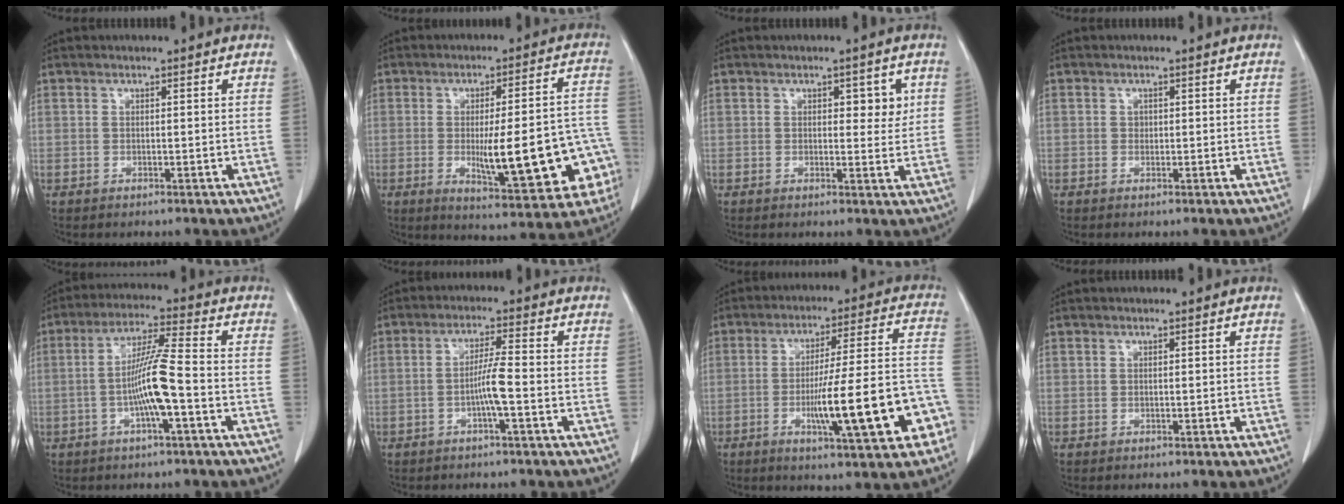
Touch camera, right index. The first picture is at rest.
{"total": 18.2, "force": [-4.3, 3.7, 17.3], "torque": [-0.172, 0.023, -0.035]}
{"total": 3.4, "force": [1.1, 1.7, 2.7], "torque": [-0.027, 0.000, 0.011]}
{"total": 0.6, "force": [0.1, 0.6, 0.2], "torque": [0.001, 0.001, 0.003]}
{"total": 8.8, "force": [-2.0, 0.1, 8.6], "torque": [-0.170, 0.007, -0.039]}
{"total": 4.5, "force": [-1.3, -0.3, 4.3], "torque": [-0.086, 0.002, -0.024]}
{"total": 16.9, "force": [-5.7, 2.0, 15.8], "torque": [-0.221, 0.019, -0.074]}
{"total": 0.0}